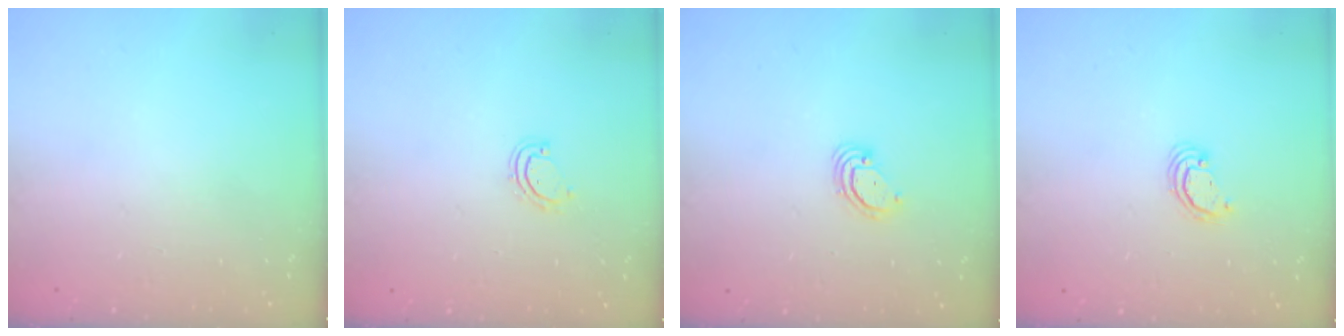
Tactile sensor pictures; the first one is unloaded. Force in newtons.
{"total": 4.7, "press": 4.4, "slide": 1.6}
{"total": 2.9, "press": 2.9, "slide": 0.2}
{"total": 2.4, "press": 2.4, "slide": 0.3}